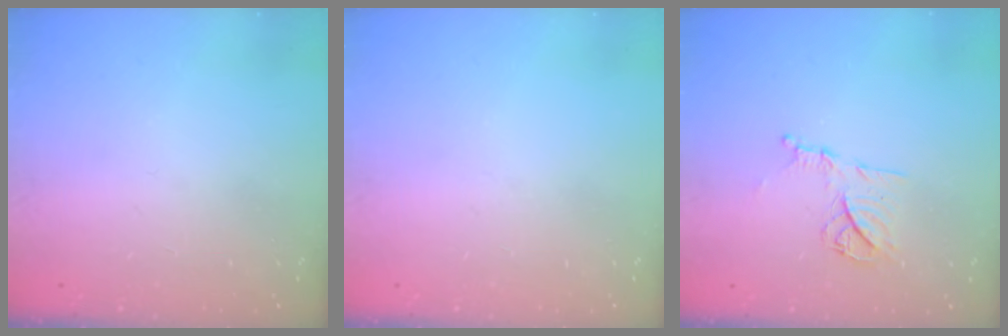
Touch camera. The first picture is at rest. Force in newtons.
{"total": 0.0}
{"total": 11.0, "press": 10.9, "slide": 1.1}